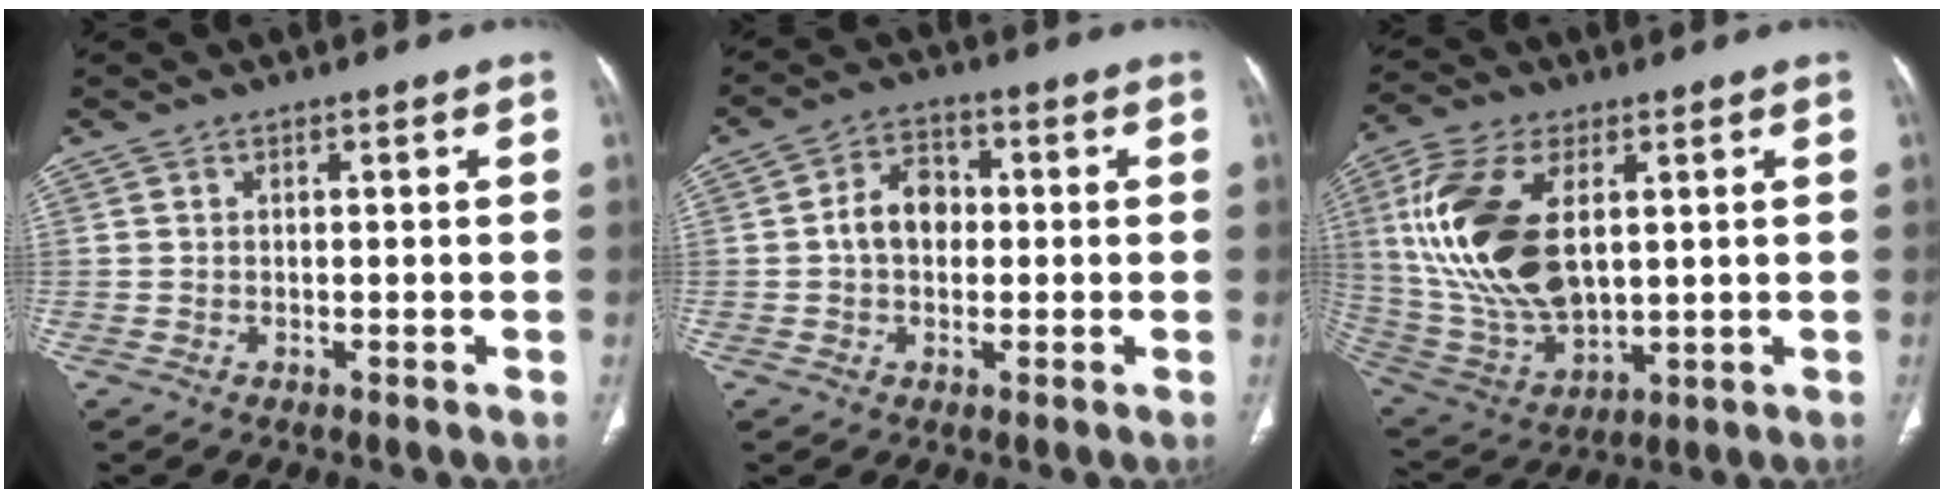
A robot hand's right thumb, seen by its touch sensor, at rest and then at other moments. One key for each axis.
{"total": 6.9, "fx": 0.0, "fy": 5.1, "fz": 4.5, "tx": -0.059, "ty": 0.017, "tz": -0.008}
{"total": 20.7, "fx": 4.0, "fy": 11.5, "fz": 16.8, "tx": -0.345, "ty": -0.016, "tz": 0.087}